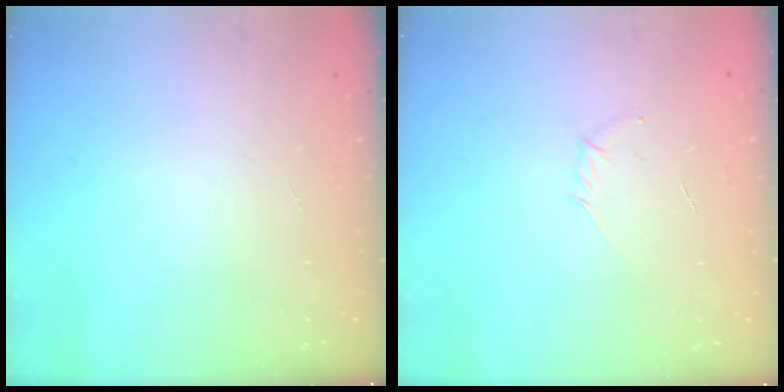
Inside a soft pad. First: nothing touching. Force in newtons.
{"total": 2.8, "press": 2.7, "slide": 0.7}